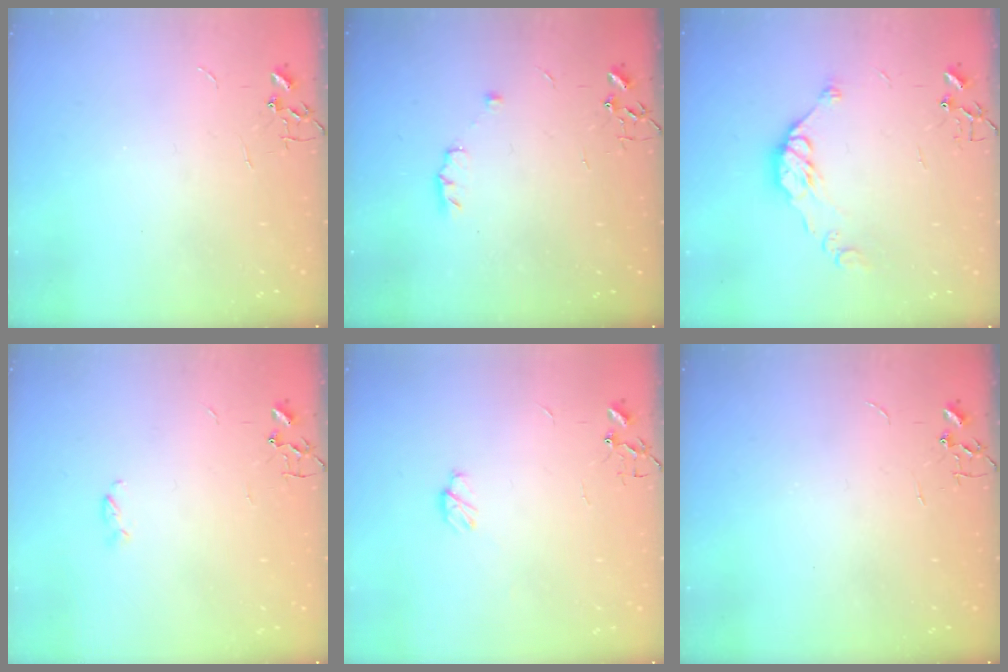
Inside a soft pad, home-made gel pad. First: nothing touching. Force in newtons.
{"total": 4.9, "press": 4.8, "slide": 0.8}
{"total": 10.5, "press": 10.5, "slide": 0.3}
{"total": 2.9, "press": 2.9, "slide": 0.3}
{"total": 5.1, "press": 5.1, "slide": 0.5}
{"total": 0.0}